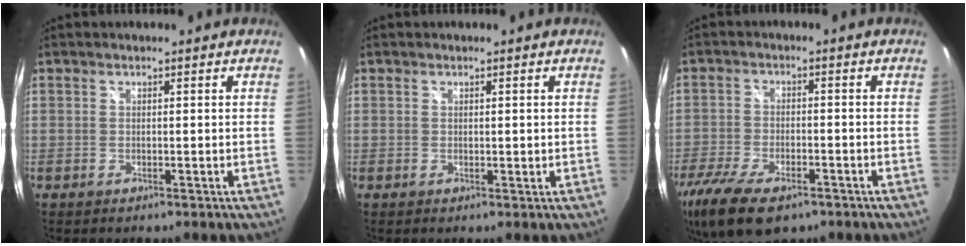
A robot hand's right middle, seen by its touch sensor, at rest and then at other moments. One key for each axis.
{"total": 0.7, "fx": 0.7, "fy": 0.1, "fz": 0.2, "tx": 0.000, "ty": 0.001, "tz": 0.010}
{"total": 15.1, "fx": -9.7, "fy": 6.6, "fz": 9.5, "tx": -0.222, "ty": -0.047, "tz": -0.167}